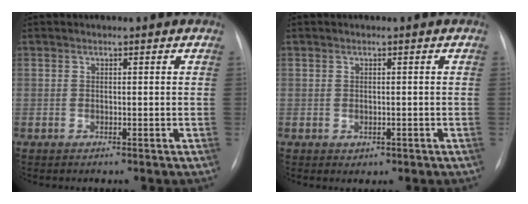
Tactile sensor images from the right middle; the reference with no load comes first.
{"total": 1.0, "force": [-0.2, 0.8, 0.5], "torque": [-0.006, 0.000, 0.002]}